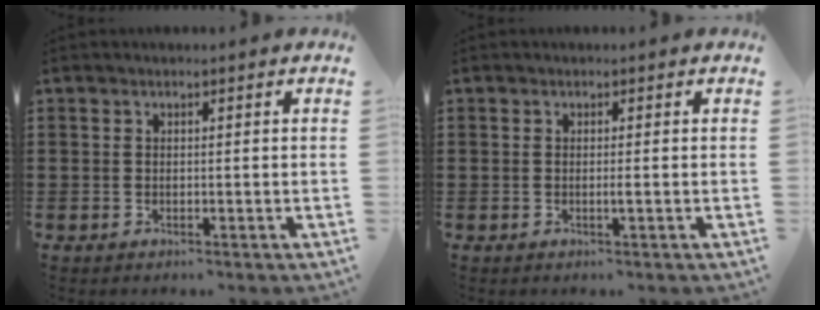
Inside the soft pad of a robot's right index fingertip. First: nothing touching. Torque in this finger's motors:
{"motor_torque": [0.82, 0.15, 0.12, 0.07]}